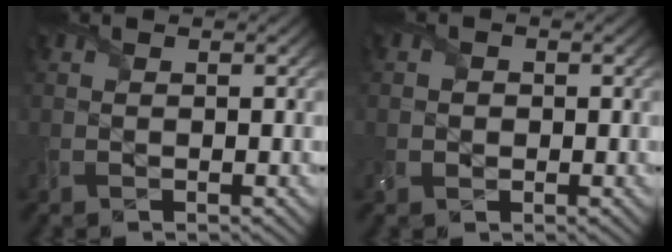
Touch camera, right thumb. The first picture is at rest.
{"total": 1.5, "force": [-0.1, 1.5, 0.4], "torque": [-0.009, -0.001, -0.002]}